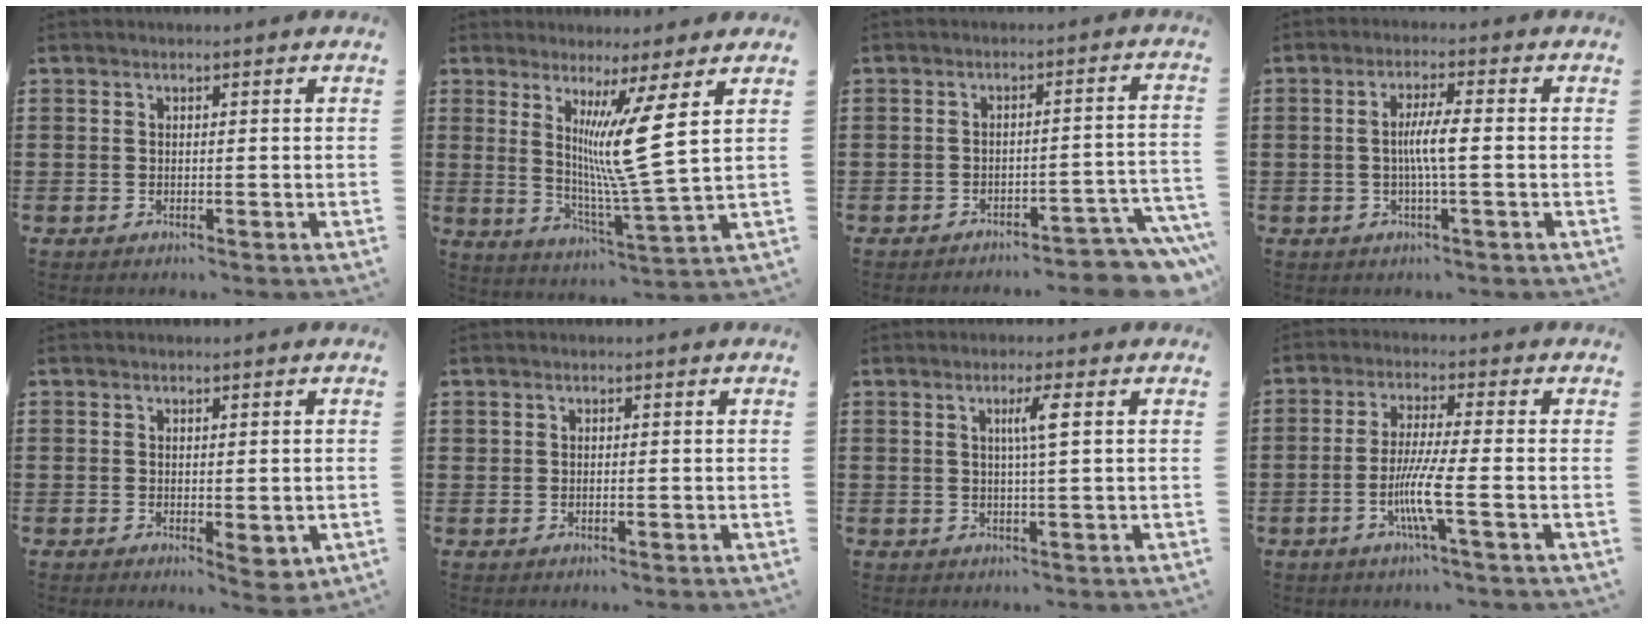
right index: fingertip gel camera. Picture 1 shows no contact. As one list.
[{"total": 10.0, "force": [3.6, -1.3, 9.2], "torque": [-0.172, -0.020, 0.054]}, {"total": 10.3, "force": [-6.6, 2.2, 7.6], "torque": [-0.086, -0.003, -0.120]}, {"total": 4.6, "force": [-0.4, 0.3, 4.6], "torque": [-0.081, -0.003, -0.010]}, {"total": 2.5, "force": [-0.5, 1.1, 2.2], "torque": [-0.037, 0.002, -0.007]}, {"total": 0.7, "force": [0.0, 0.3, 0.6], "torque": [-0.012, 0.000, -0.001]}, {"total": 3.5, "force": [0.8, -0.2, 3.4], "torque": [-0.067, -0.001, 0.009]}, {"total": 7.5, "force": [-2.4, 0.2, 7.1], "torque": [-0.146, -0.020, -0.050]}]